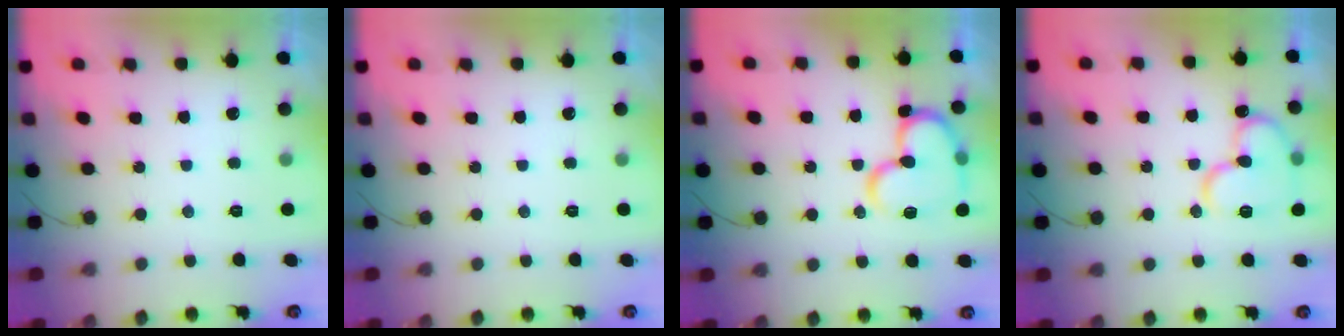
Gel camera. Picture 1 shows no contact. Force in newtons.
{"total": 0.0}
{"total": 16.6, "press": 16.5, "slide": 1.0}
{"total": 14.8, "press": 14.7, "slide": 1.8}